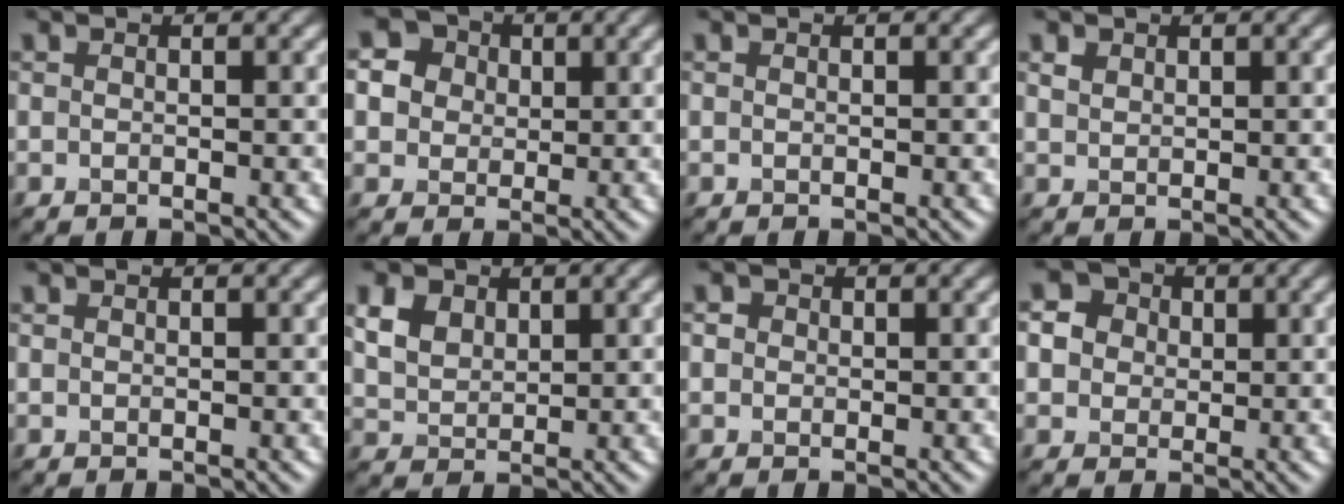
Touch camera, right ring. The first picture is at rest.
{"total": 3.2, "force": [1.2, 3.0, 0.5], "torque": [-0.031, 0.016, 0.036]}
{"total": 0.0}
{"total": 1.1, "force": [0.2, -0.5, -0.9], "torque": [-0.004, 0.002, 0.033]}
{"total": 0.0}
{"total": 2.5, "force": [1.6, 1.7, 0.8], "torque": [-0.050, 0.011, 0.057]}
{"total": 0.6, "force": [0.0, 0.0, -0.6], "torque": [-0.006, -0.001, 0.009]}
{"total": 2.5, "force": [0.7, 2.3, 0.3], "torque": [-0.017, 0.012, 0.025]}